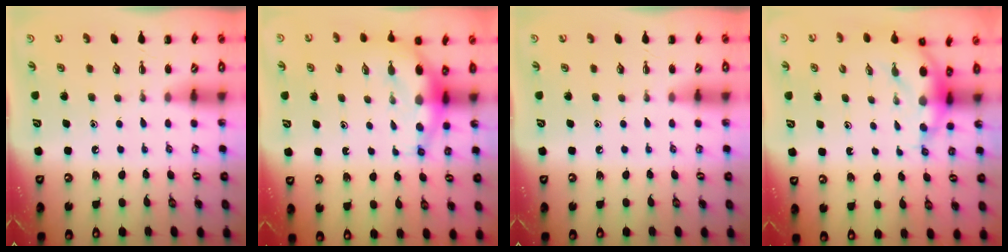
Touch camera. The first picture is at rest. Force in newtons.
{"total": 6.5, "press": 6.3, "slide": 1.5}
{"total": 0.0}
{"total": 5.7, "press": 5.5, "slide": 1.5}